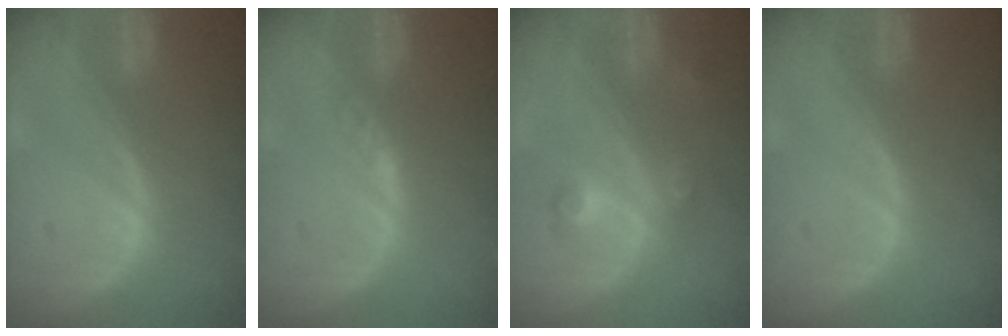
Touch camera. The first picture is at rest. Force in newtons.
{"total": 1.6, "press": 1.3, "slide": 0.9}
{"total": 3.7, "press": 3.4, "slide": 1.7}
{"total": 0.0}